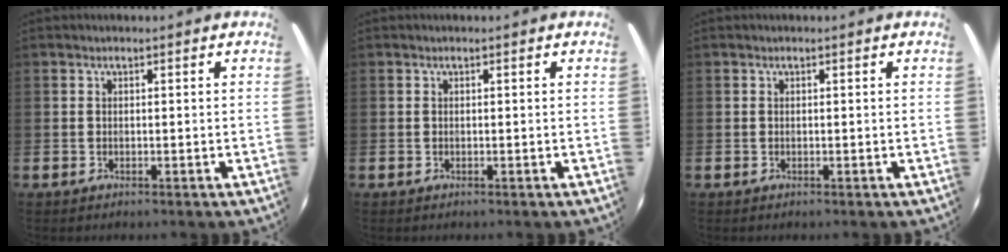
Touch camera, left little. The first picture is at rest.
{"total": 0.0}
{"total": 0.0}